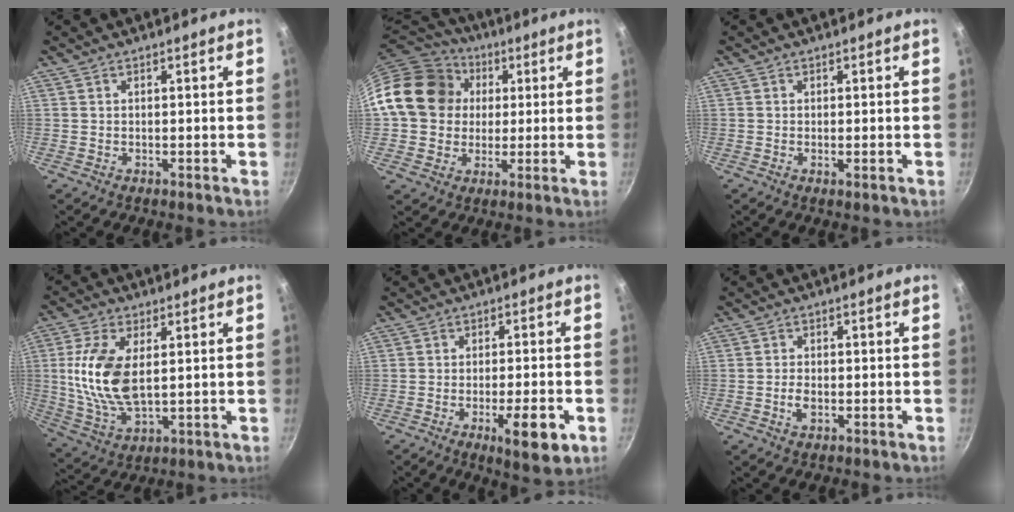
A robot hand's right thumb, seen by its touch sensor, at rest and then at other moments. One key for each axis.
{"total": 17.8, "fx": 2.8, "fy": 15.3, "fz": 8.7, "tx": -0.131, "ty": 0.032, "tz": 0.043}
{"total": 0.9, "fx": -0.2, "fy": 0.3, "fz": 0.8, "tx": -0.015, "ty": -0.002, "tz": -0.004}
{"total": 13.5, "fx": 1.9, "fy": 7.0, "fz": 11.4, "tx": -0.224, "ty": -0.007, "tz": 0.041}
{"total": 9.0, "fx": -3.4, "fy": 2.6, "fz": 7.9, "tx": -0.102, "ty": 0.012, "tz": -0.044}
{"total": 2.7, "fx": -0.8, "fy": 1.7, "fz": 2.0, "tx": -0.038, "ty": 0.008, "tz": -0.017}